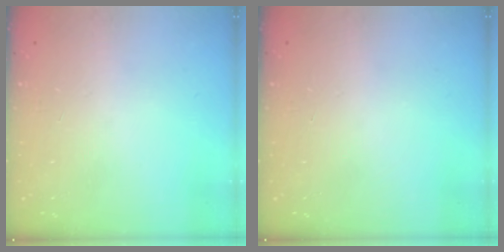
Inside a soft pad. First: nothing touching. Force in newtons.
{"total": 0.0}